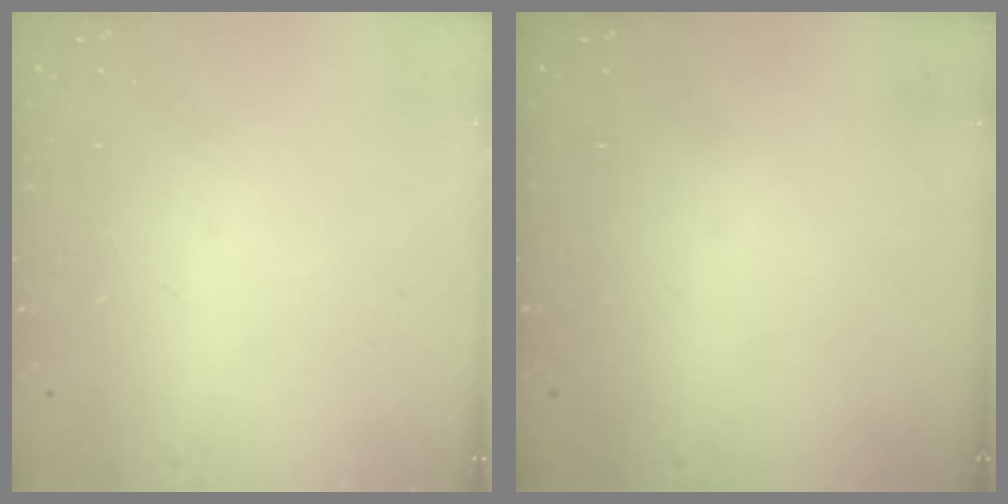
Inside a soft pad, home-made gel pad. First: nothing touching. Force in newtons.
{"total": 0.0}